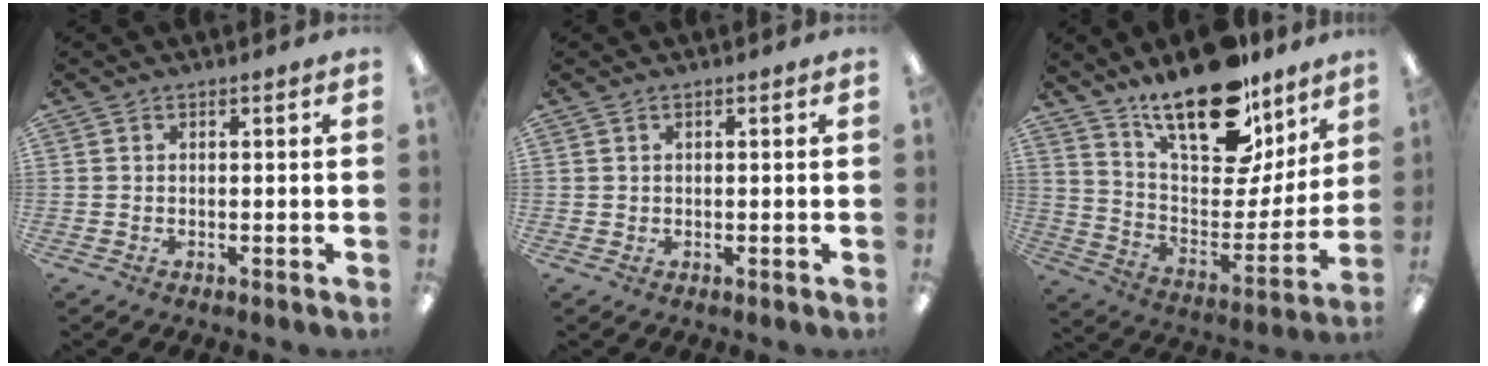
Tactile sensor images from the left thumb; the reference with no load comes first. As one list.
[{"total": 0.6, "force": [0.4, 0.5, 0.2], "torque": [-0.004, 0.005, 0.006]}, {"total": 23.6, "force": [17.2, 9.9, 12.6], "torque": [-0.191, -0.113, 0.301]}]